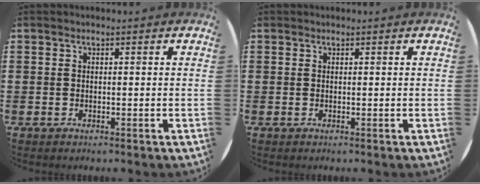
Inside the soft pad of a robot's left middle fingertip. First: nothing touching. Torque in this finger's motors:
{"motor_torque": [0.17, -0.11, -0.01, 0.03]}